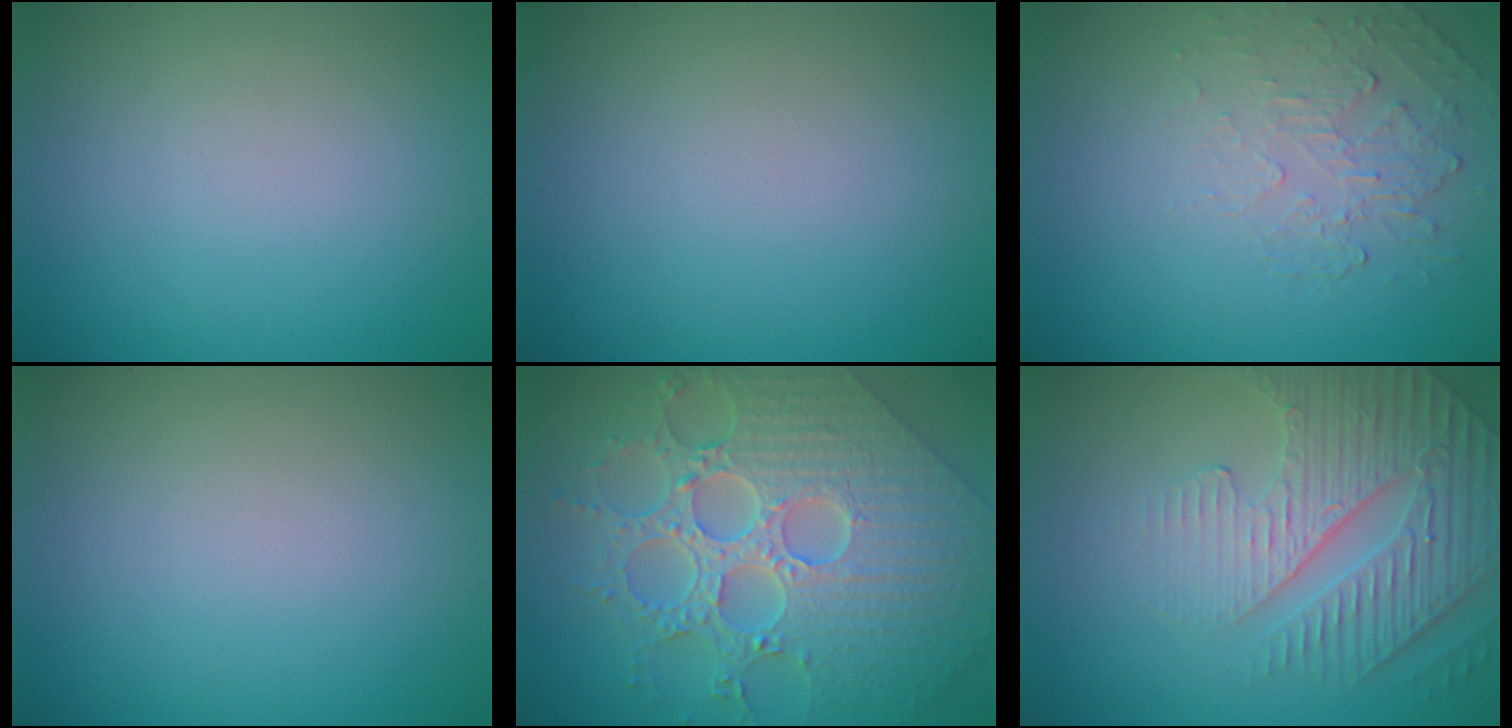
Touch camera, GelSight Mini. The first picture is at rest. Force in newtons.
{"total": 0.0}
{"total": 2.1, "press": 0.9, "slide": 1.9}
{"total": 0.0}
{"total": 9.4, "press": 7.1, "slide": 6.3}
{"total": 4.2, "press": 4.0, "slide": 1.4}